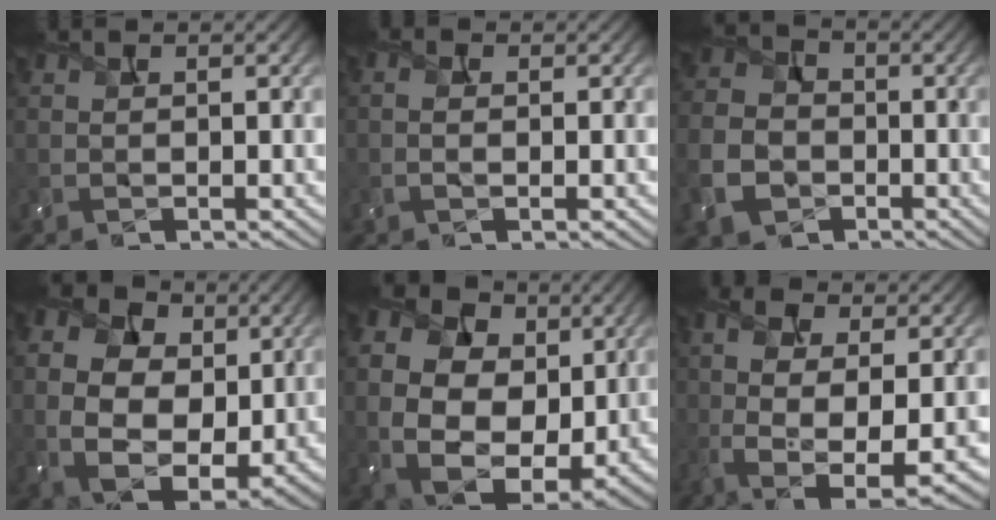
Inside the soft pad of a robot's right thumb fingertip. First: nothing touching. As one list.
[{"total": 1.6, "force": [-0.1, 0.6, 1.5], "torque": [-0.029, 0.001, -0.006]}, {"total": 8.2, "force": [-3.3, 6.3, 4.0], "torque": [-0.119, -0.024, -0.073]}, {"total": 12.5, "force": [1.7, 8.9, 8.7], "torque": [-0.205, 0.001, 0.041]}, {"total": 16.0, "force": [2.9, 11.6, 10.6], "torque": [-0.233, 0.011, 0.067]}, {"total": 9.4, "force": [-1.2, 3.8, 8.6], "torque": [-0.192, -0.005, -0.018]}]